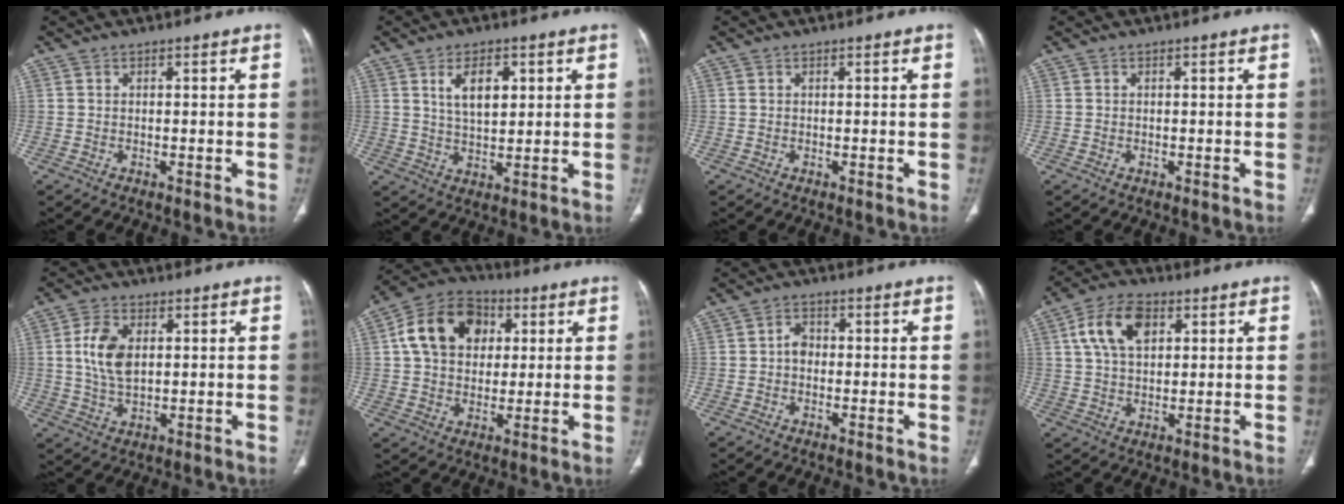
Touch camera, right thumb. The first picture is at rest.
{"total": 7.1, "force": [2.6, 3.6, 5.5], "torque": [-0.081, -0.011, 0.052]}
{"total": 0.0}
{"total": 0.0}
{"total": 8.0, "force": [1.4, 4.7, 6.3], "torque": [-0.120, -0.003, 0.030]}
{"total": 14.6, "force": [3.6, 11.0, 8.8], "torque": [-0.131, 0.010, 0.052]}
{"total": 2.6, "force": [-0.3, 2.0, 1.5], "torque": [-0.014, 0.011, -0.014]}
{"total": 10.4, "force": [3.6, 6.3, 7.4], "torque": [-0.127, 0.003, 0.062]}